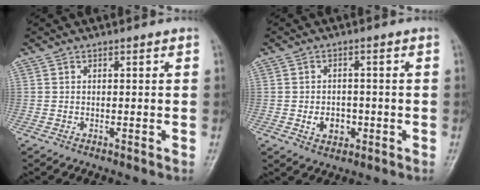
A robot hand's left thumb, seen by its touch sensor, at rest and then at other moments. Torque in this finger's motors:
{"motor_torque": [0.02, 0.04, 0.02, -0.02, 0.00]}